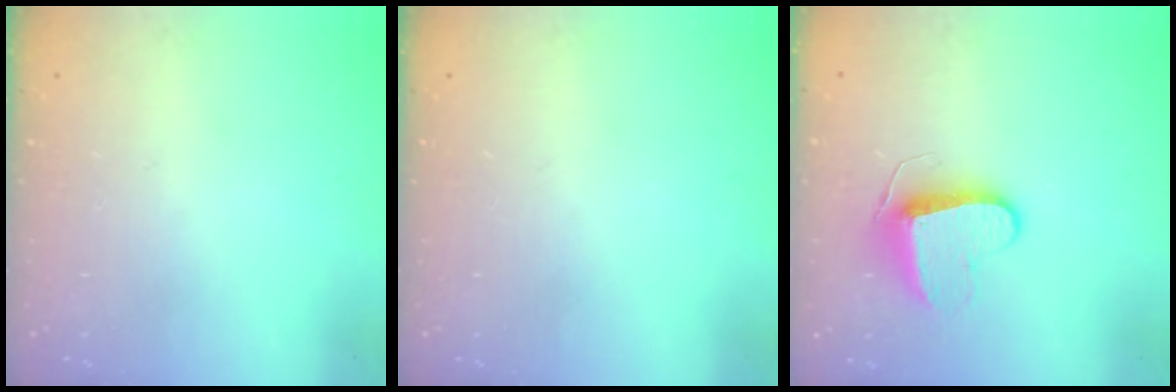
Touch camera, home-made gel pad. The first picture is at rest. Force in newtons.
{"total": 0.0}
{"total": 9.0, "press": 9.0, "slide": 0.3}